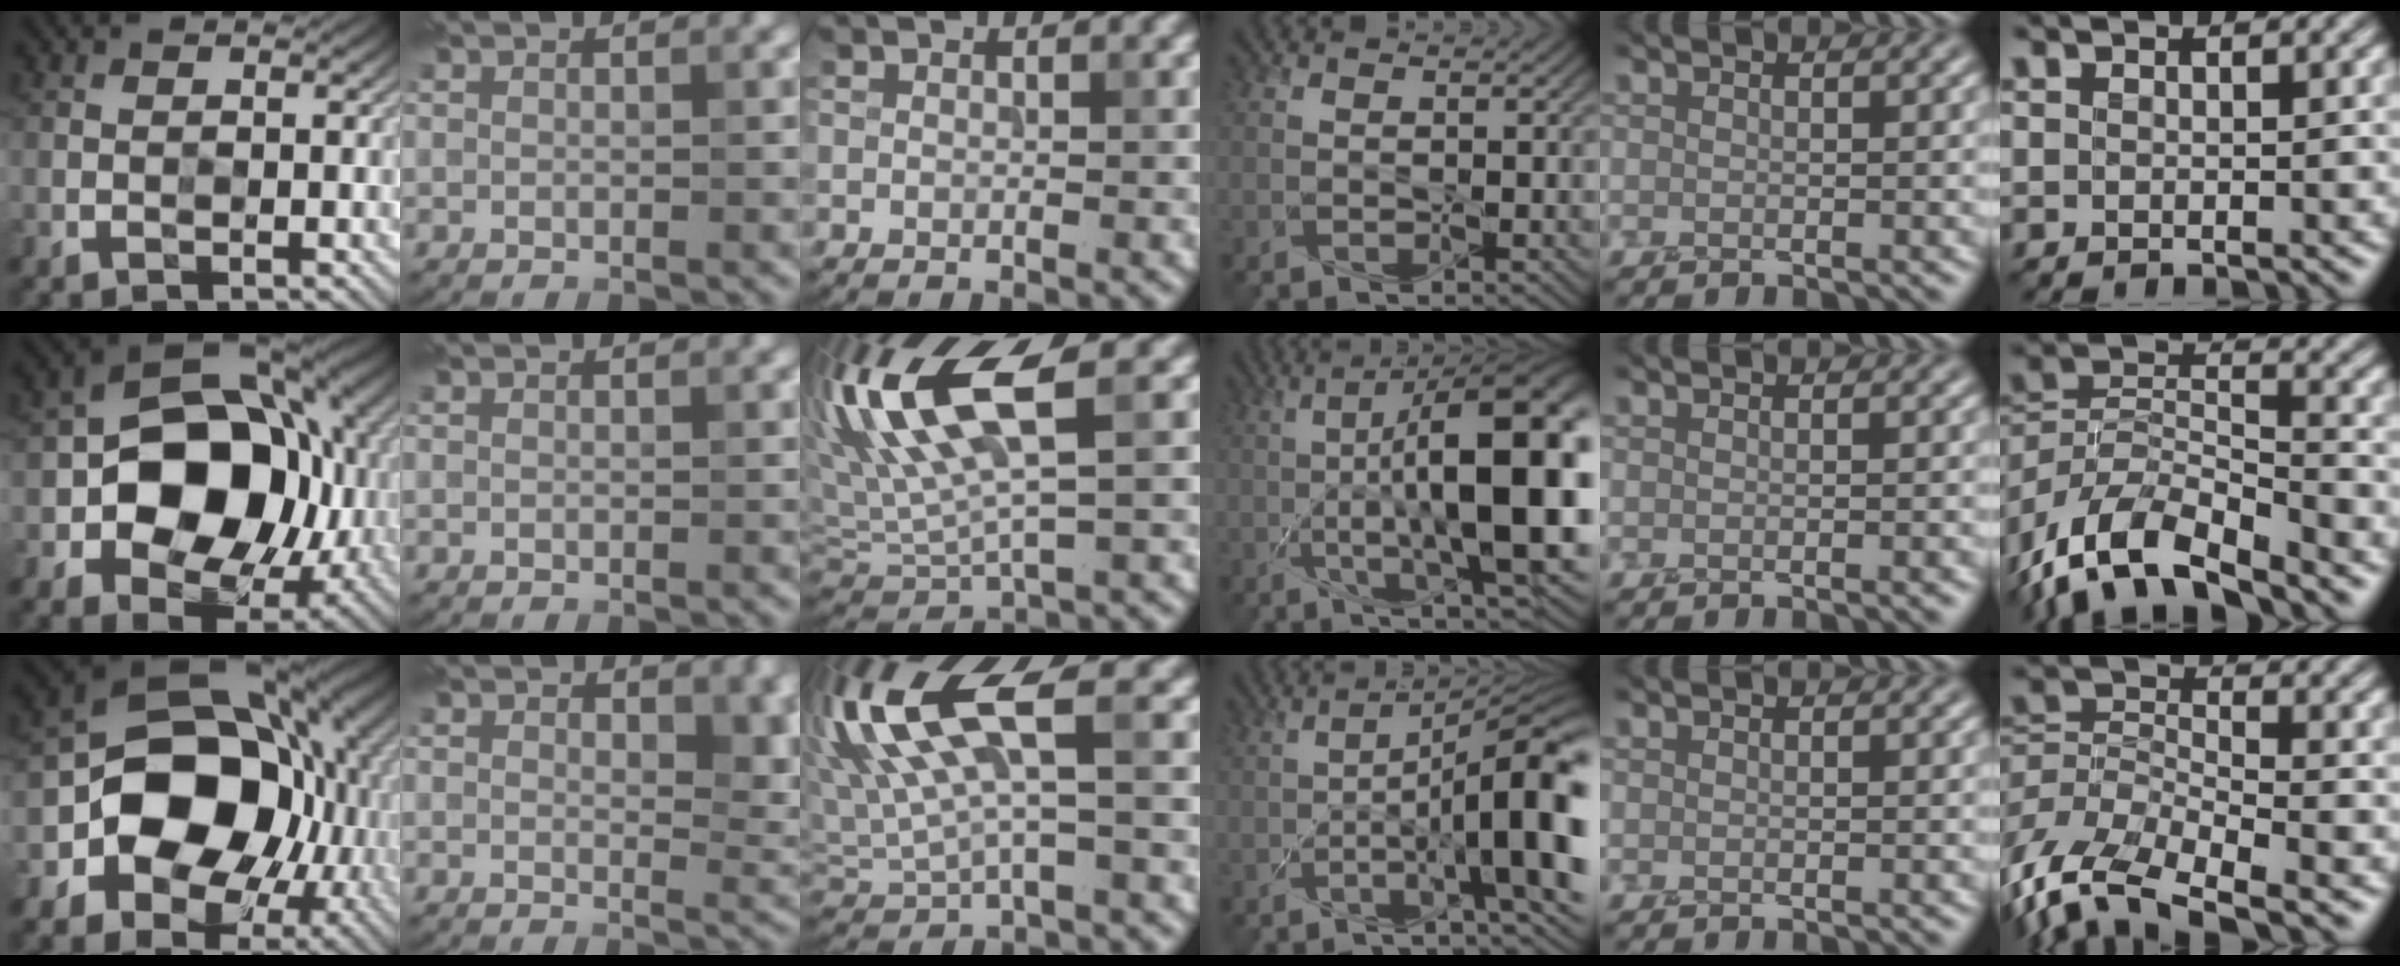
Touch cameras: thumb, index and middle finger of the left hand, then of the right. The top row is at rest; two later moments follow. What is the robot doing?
{"motion": "screw", "object": "medicine bottle"}